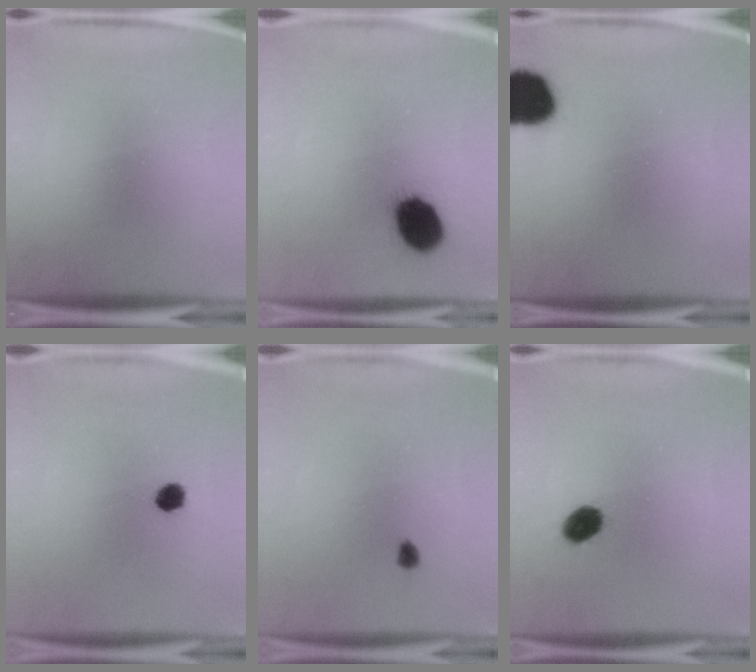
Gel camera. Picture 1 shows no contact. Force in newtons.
{"total": 13.4}
{"total": 11.7}
{"total": 3.3}
{"total": 1.7}
{"total": 5.8}